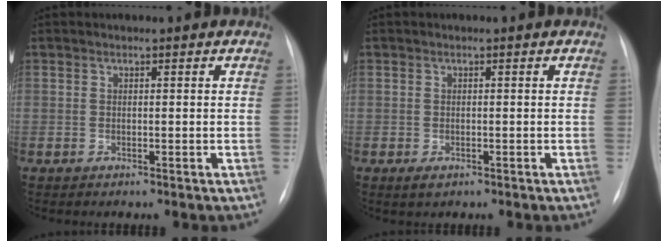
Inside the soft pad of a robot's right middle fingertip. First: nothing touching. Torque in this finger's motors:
{"motor_torque": [0.51, -0.55, 0.03, 0.01]}